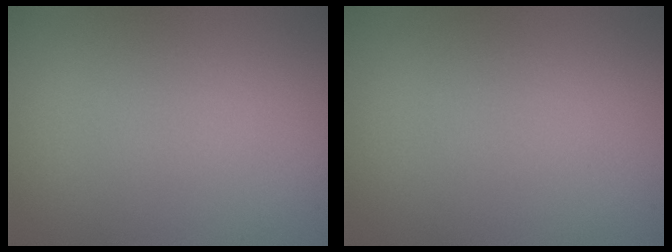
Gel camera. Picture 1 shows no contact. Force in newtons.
{"total": 0.0}